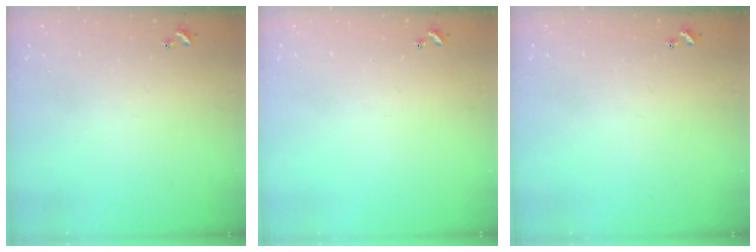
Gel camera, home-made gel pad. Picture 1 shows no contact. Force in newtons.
{"total": 0.0}
{"total": 0.0}